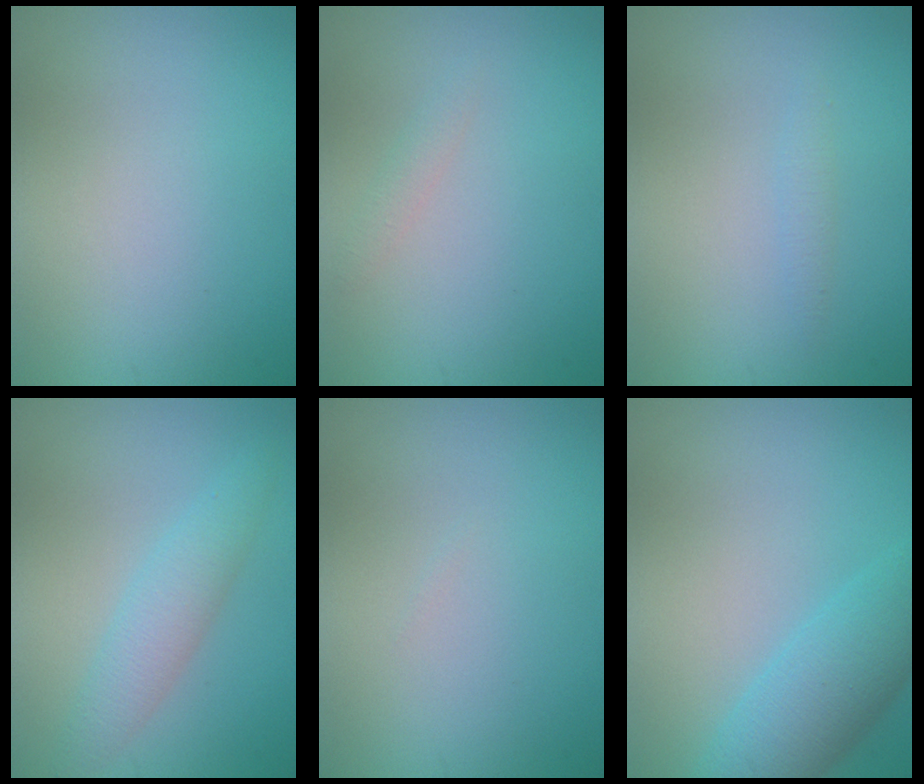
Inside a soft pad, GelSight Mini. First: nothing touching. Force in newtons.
{"total": 1.0, "press": 0.9, "slide": 0.1}
{"total": 0.7, "press": 0.7, "slide": 0.1}
{"total": 2.8, "press": 2.8, "slide": 0.0}
{"total": 0.0}
{"total": 5.1, "press": 5.1, "slide": 0.3}